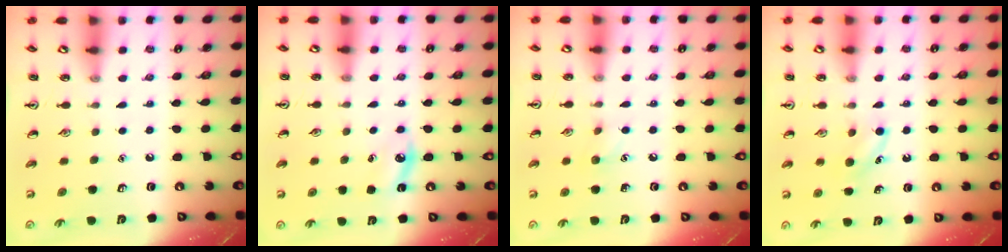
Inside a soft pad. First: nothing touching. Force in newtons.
{"total": 4.9, "press": 4.7, "slide": 1.6}
{"total": 5.6, "press": 5.3, "slide": 1.8}
{"total": 4.3, "press": 4.1, "slide": 1.5}